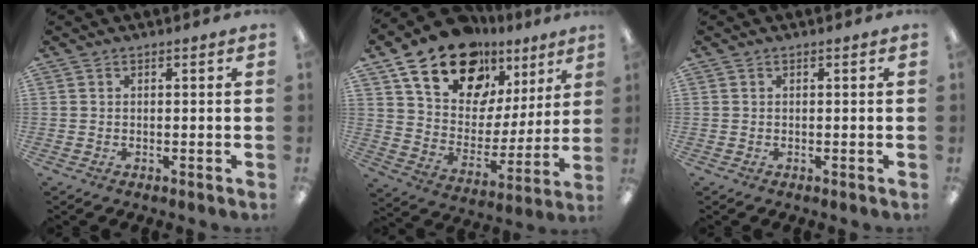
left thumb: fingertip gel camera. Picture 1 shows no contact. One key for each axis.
{"total": 20.4, "fx": 13.8, "fy": 11.8, "fz": 9.2, "tx": -0.172, "ty": -0.078, "tz": 0.252}
{"total": 0.0}